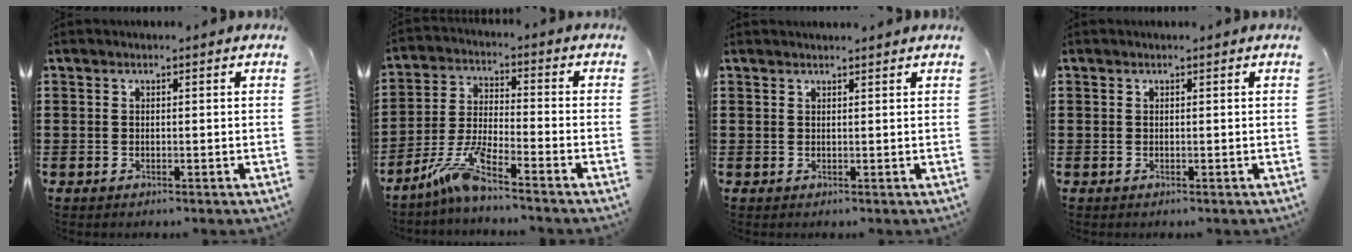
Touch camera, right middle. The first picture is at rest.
{"total": 7.6, "force": [-5.7, 0.4, 5.0], "torque": [-0.120, -0.015, -0.115]}
{"total": 1.2, "force": [1.1, -0.2, 0.1], "torque": [-0.004, -0.003, 0.022]}
{"total": 0.0}